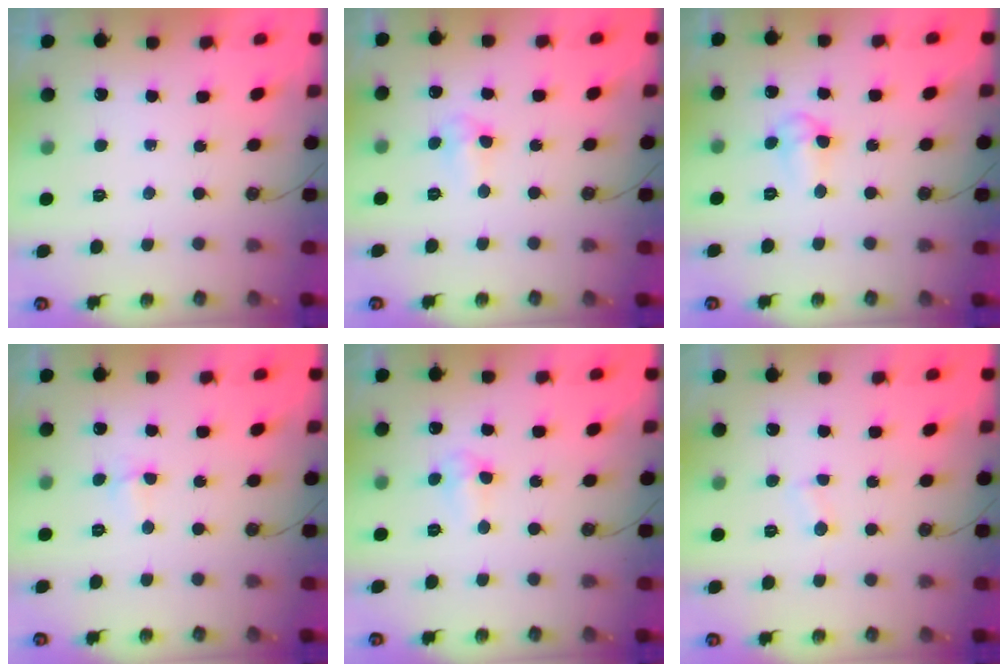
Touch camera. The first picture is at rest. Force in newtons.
{"total": 3.5, "press": 3.4, "slide": 0.8}
{"total": 5.3, "press": 5.2, "slide": 1.0}
{"total": 2.6, "press": 2.5, "slide": 0.5}
{"total": 3.3, "press": 3.3, "slide": 0.7}
{"total": 1.8, "press": 1.8, "slide": 0.2}